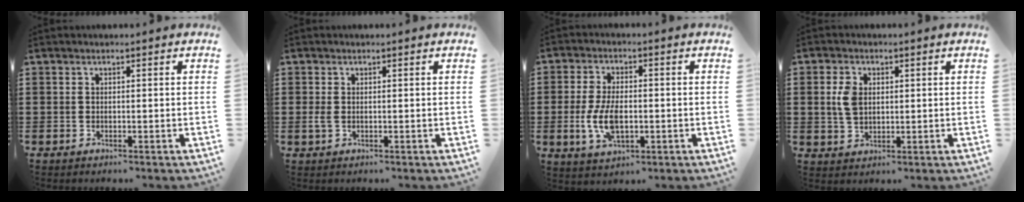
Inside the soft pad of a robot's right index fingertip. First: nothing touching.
{"total": 1.5, "force": [-0.2, 1.0, 1.2], "torque": [-0.039, -0.003, -0.009]}
{"total": 7.3, "force": [-1.2, 3.8, 6.1], "torque": [-0.133, 0.002, -0.024]}
{"total": 4.3, "force": [0.7, 2.8, 3.2], "torque": [-0.084, 0.005, 0.008]}